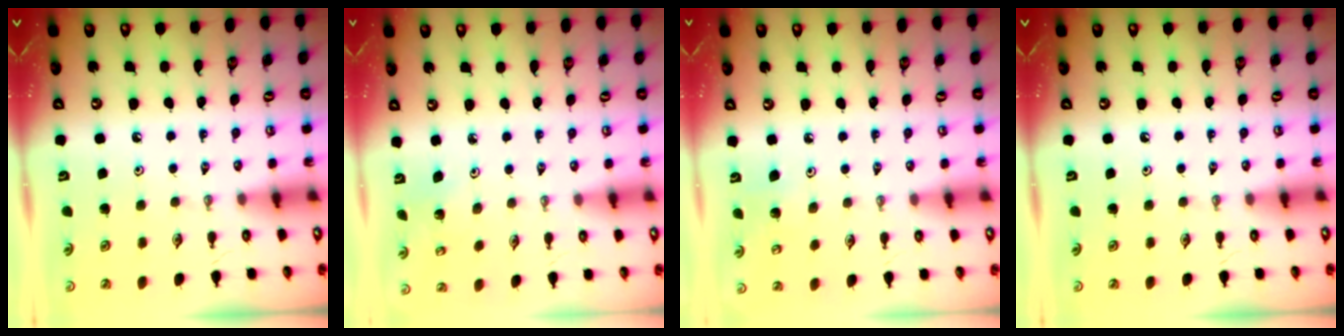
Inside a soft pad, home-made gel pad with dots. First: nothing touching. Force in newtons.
{"total": 2.0, "press": 2.0, "slide": 0.1}
{"total": 5.5, "press": 5.3, "slide": 1.6}
{"total": 0.0}